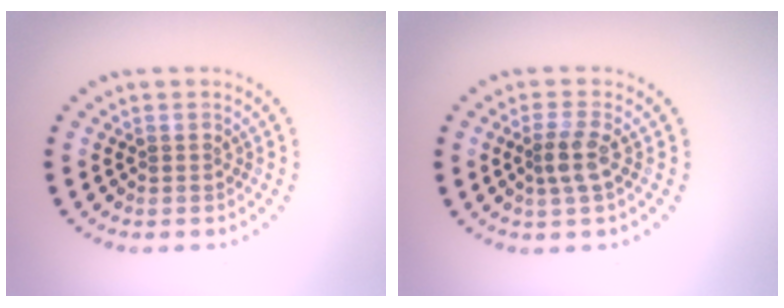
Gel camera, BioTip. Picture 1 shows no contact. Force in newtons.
{"total": 2.3, "press": 1.8, "slide": 1.4}